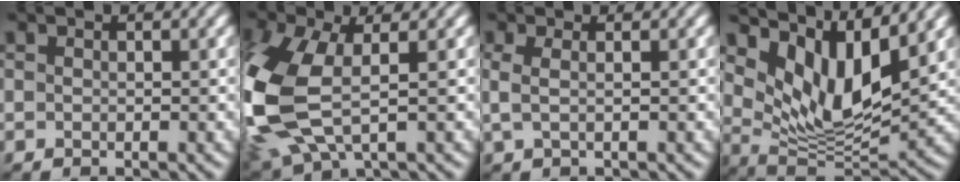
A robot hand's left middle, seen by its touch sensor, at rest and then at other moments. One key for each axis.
{"total": 11.1, "fx": -0.4, "fy": 6.2, "fz": 9.2, "tx": -0.264, "ty": -0.019, "tz": -0.005}
{"total": 1.3, "fx": 0.3, "fy": 0.1, "fz": 1.2, "tx": -0.034, "ty": 0.004, "tz": 0.005}
{"total": 7.4, "fx": 4.3, "fy": 2.8, "fz": 5.4, "tx": -0.113, "ty": -0.018, "tz": 0.081}